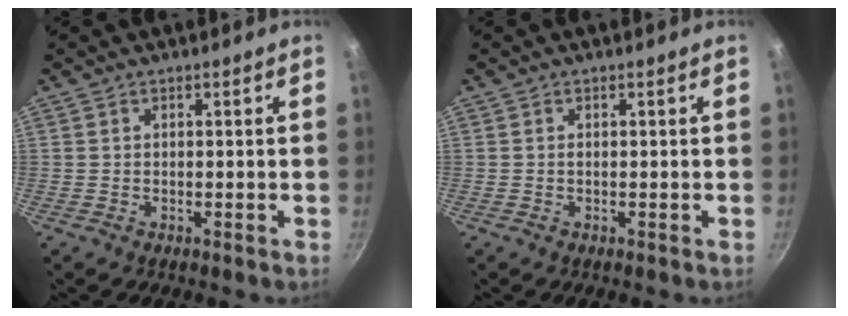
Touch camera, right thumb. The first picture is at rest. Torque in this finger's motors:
{"motor_torque": [0.33, 0.38, 0.44, -0.06, 0.04]}